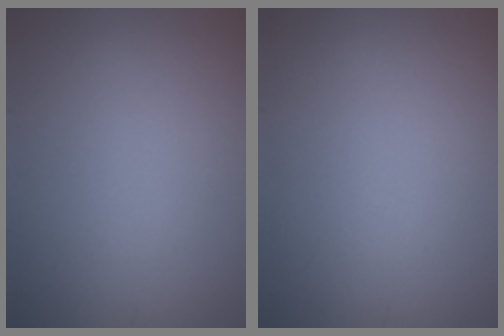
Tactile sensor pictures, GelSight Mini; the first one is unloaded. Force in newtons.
{"total": 0.0}